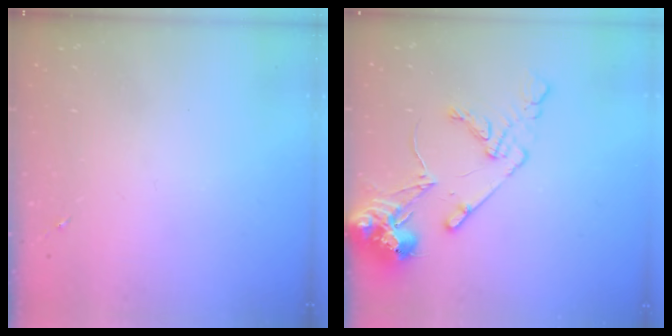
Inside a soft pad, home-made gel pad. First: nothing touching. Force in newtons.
{"total": 13.7, "press": 13.5, "slide": 2.3}